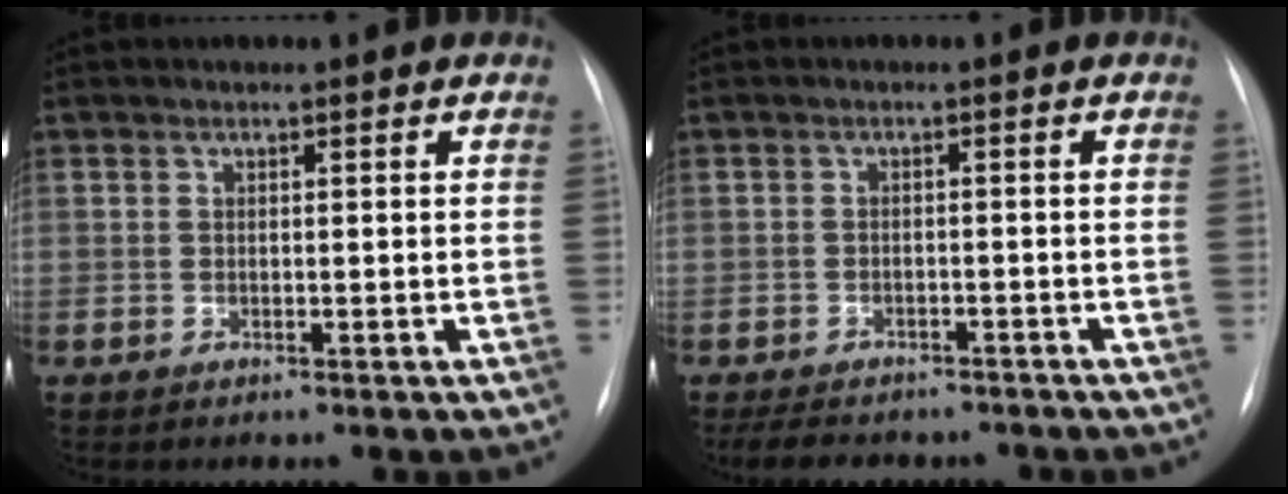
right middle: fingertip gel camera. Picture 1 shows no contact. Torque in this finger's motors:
{"motor_torque": [0.56, -0.75, 0.00, -0.01]}